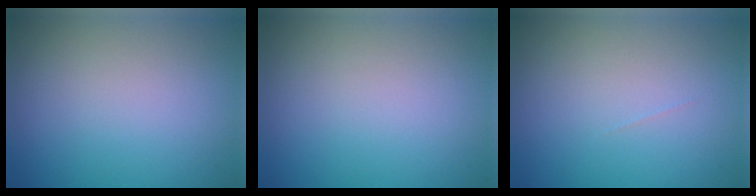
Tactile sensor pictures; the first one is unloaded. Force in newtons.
{"total": 0.0}
{"total": 0.0}